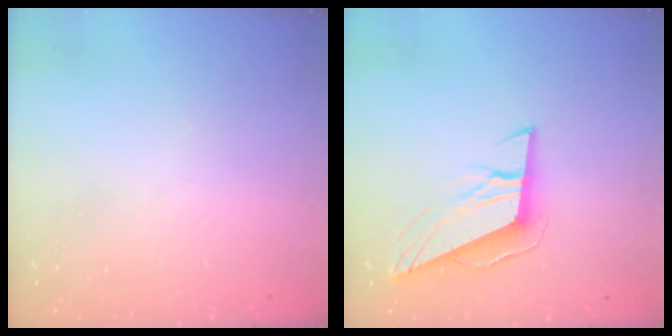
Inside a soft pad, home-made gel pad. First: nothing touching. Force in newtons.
{"total": 9.7, "press": 9.4, "slide": 2.3}